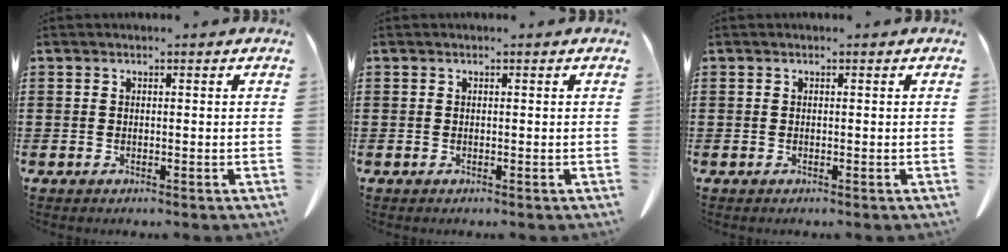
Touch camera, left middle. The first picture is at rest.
{"total": 0.0}
{"total": 0.0}